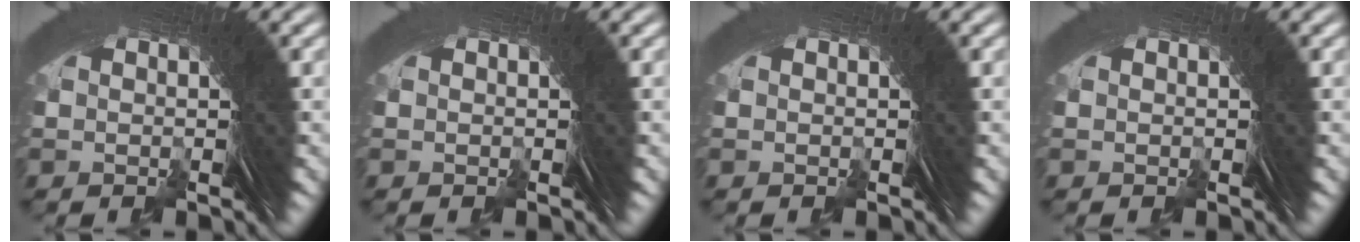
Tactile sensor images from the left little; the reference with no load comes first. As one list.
[{"total": 0.0}, {"total": 0.0}, {"total": 0.0}]